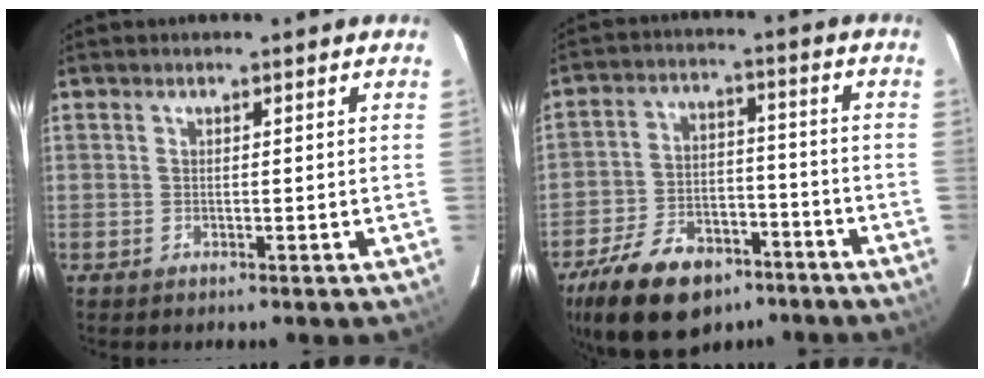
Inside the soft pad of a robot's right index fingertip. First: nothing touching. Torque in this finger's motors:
{"motor_torque": [0.57, -0.87, -0.08, -0.12]}